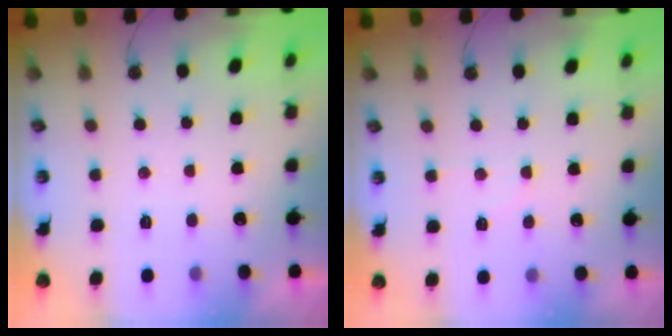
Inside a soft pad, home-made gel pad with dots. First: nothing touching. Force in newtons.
{"total": 4.7, "press": 4.7, "slide": 0.6}